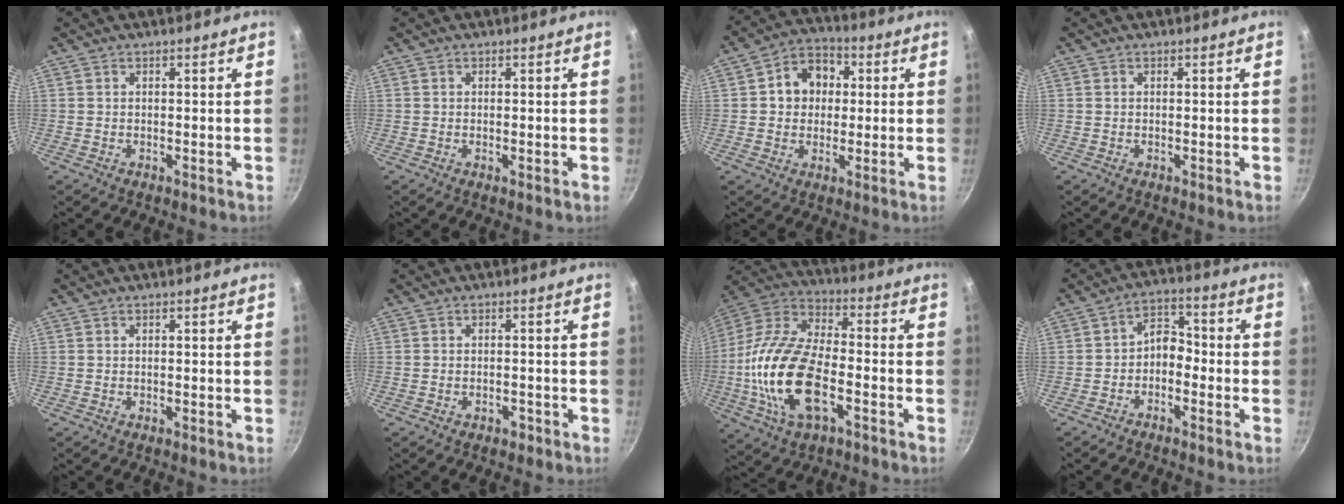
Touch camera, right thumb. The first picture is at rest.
{"total": 0.5, "force": [-0.1, 0.0, 0.5], "torque": [-0.008, -0.001, -0.002]}
{"total": 9.6, "force": [1.6, 8.0, 5.1], "torque": [-0.039, 0.014, 0.011]}
{"total": 0.0}
{"total": 0.0}
{"total": 1.4, "force": [-0.9, 0.9, 0.6], "torque": [-0.004, 0.010, -0.006]}
{"total": 20.7, "force": [-5.3, 10.3, 17.1], "torque": [-0.330, 0.031, -0.111]}
{"total": 5.0, "force": [-2.0, 3.3, 3.2], "torque": [-0.033, 0.040, -0.040]}